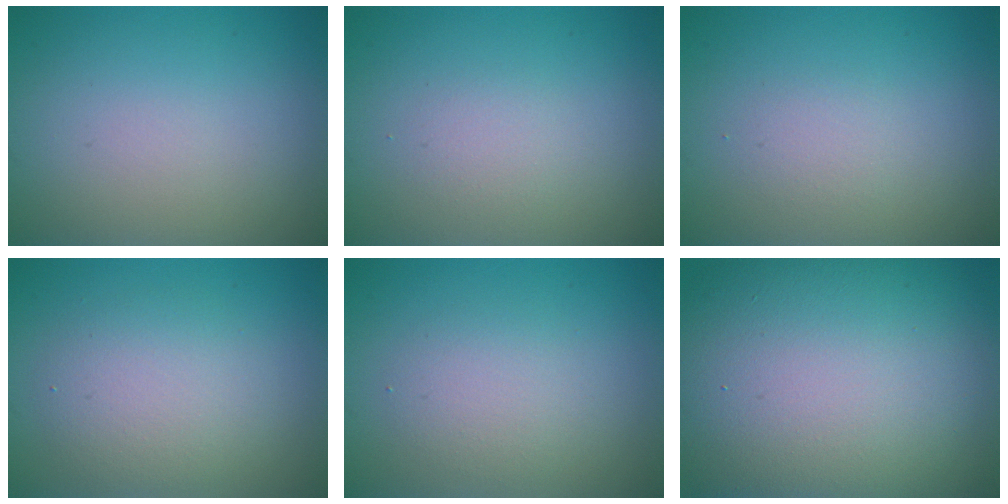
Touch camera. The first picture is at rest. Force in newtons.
{"total": 1.3, "press": 1.3, "slide": 0.1}
{"total": 1.3, "press": 1.2, "slide": 0.1}
{"total": 3.8, "press": 3.8, "slide": 0.2}
{"total": 2.4, "press": 2.4, "slide": 0.1}
{"total": 18.5, "press": 18.5, "slide": 1.2}